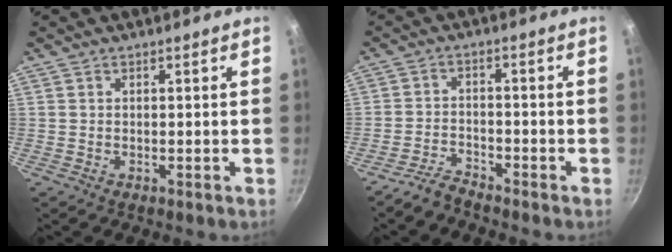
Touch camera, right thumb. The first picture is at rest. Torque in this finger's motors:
{"motor_torque": [0.41, -0.44, -0.46, 0.01, 0.09]}